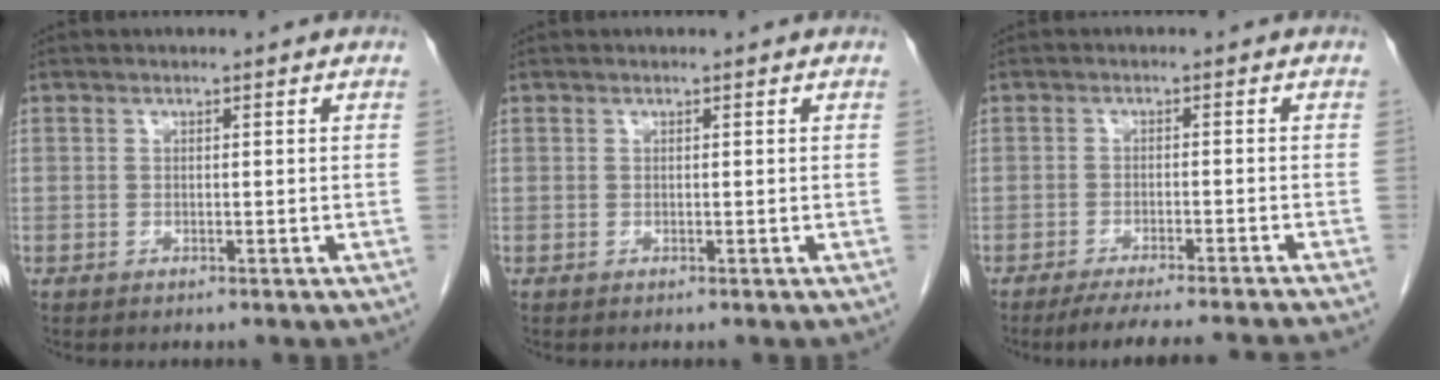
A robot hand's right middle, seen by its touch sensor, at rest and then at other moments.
{"total": 0.0}
{"total": 12.8, "force": [-11.7, -0.4, 5.2], "torque": [-0.060, -0.021, -0.159]}